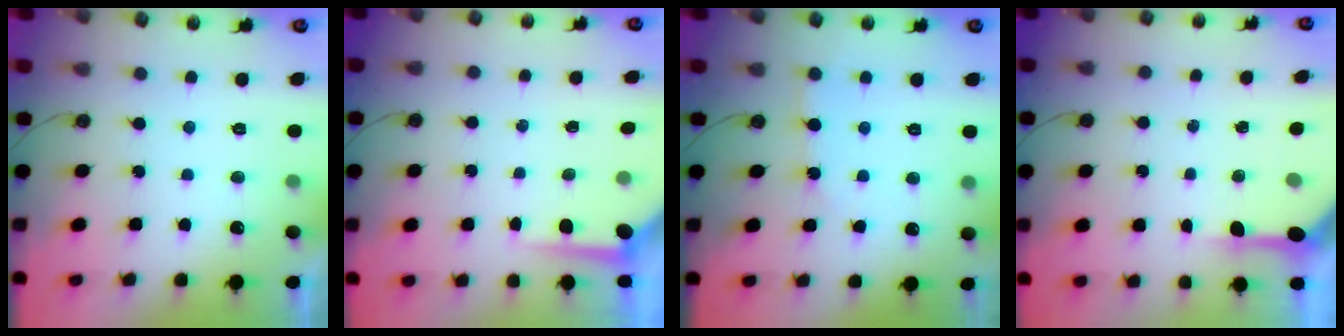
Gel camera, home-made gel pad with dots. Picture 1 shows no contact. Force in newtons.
{"total": 4.1, "press": 4.1, "slide": 0.4}
{"total": 3.3, "press": 3.3, "slide": 0.3}
{"total": 6.2, "press": 6.2, "slide": 0.7}